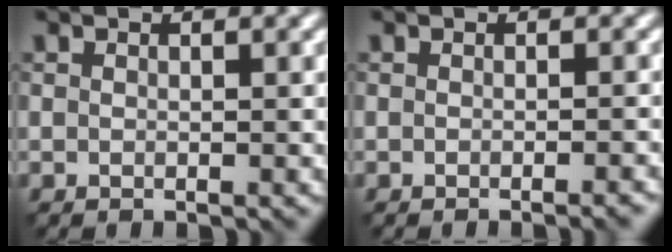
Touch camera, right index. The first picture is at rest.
{"total": 2.4, "force": [-1.6, 0.7, 1.7], "torque": [-0.006, 0.012, -0.023]}